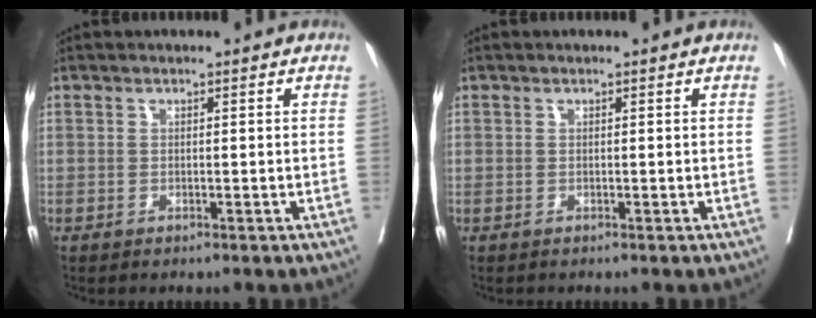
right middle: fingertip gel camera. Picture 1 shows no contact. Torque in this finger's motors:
{"motor_torque": [-0.89, 0.18, -0.21, -0.10]}